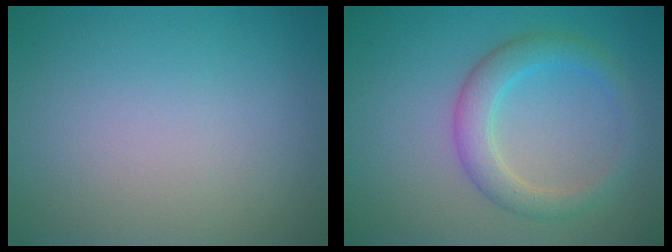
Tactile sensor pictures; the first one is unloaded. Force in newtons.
{"total": 3.4, "press": 3.4, "slide": 0.2}